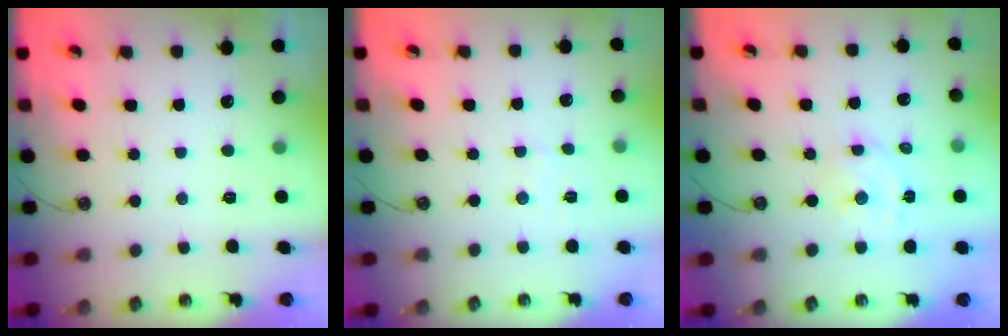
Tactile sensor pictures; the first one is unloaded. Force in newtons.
{"total": 2.9, "press": 2.9, "slide": 0.4}
{"total": 4.7, "press": 4.6, "slide": 0.7}